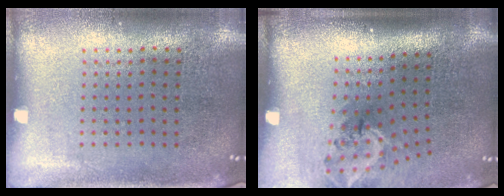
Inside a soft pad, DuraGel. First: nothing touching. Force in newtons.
{"total": 1.9, "press": 1.3, "slide": 1.5}